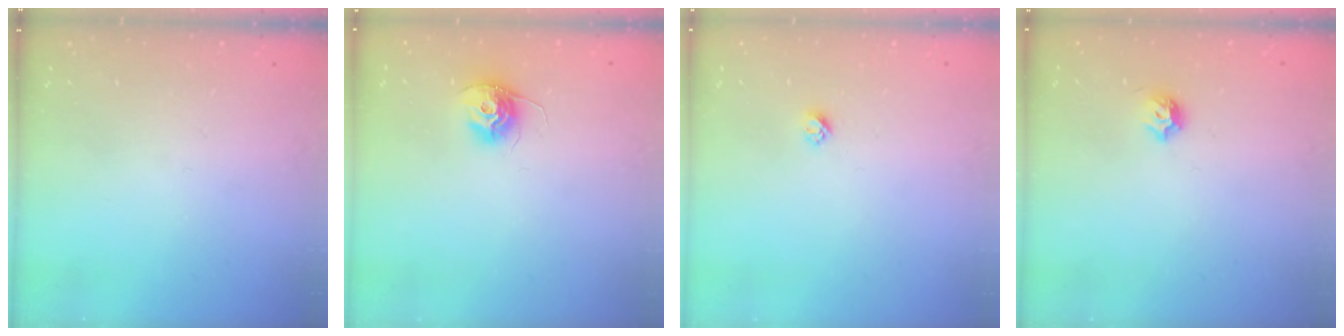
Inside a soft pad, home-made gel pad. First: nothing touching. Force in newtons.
{"total": 10.8, "press": 10.7, "slide": 0.6}
{"total": 2.4, "press": 2.4, "slide": 0.2}
{"total": 4.4, "press": 4.3, "slide": 0.9}